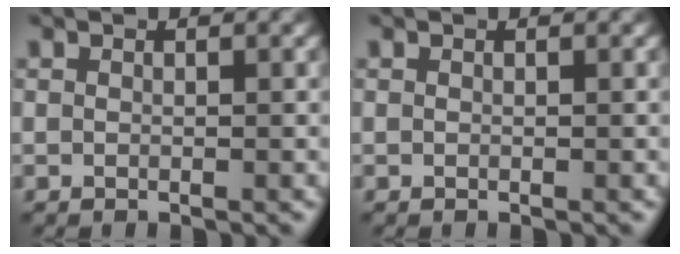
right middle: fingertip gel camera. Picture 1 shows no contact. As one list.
[{"total": 0.0}]